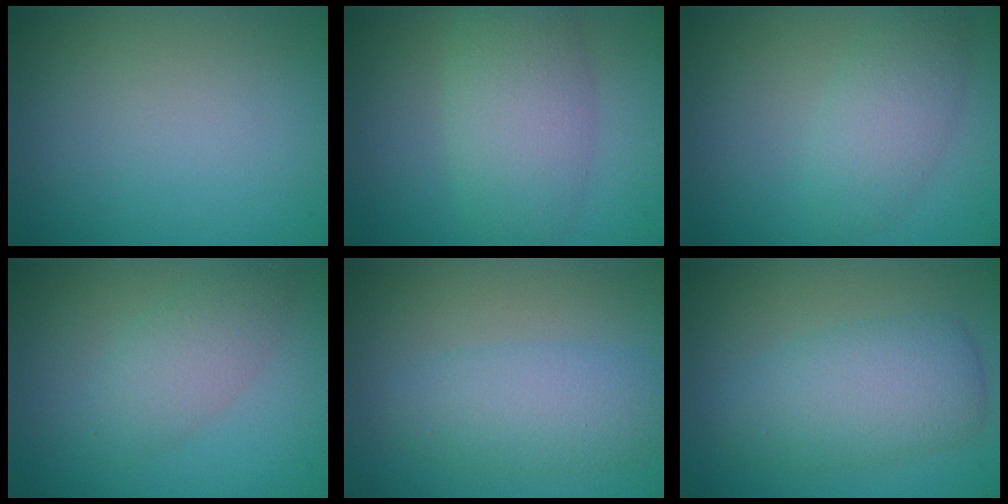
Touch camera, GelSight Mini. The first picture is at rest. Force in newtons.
{"total": 5.2, "press": 5.2, "slide": 0.1}
{"total": 3.1, "press": 3.1, "slide": 0.1}
{"total": 2.8, "press": 2.8, "slide": 0.2}
{"total": 4.1, "press": 4.1, "slide": 0.0}
{"total": 5.0, "press": 5.0, "slide": 0.2}